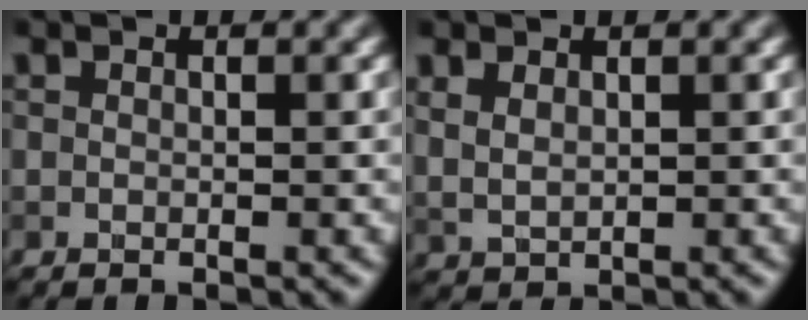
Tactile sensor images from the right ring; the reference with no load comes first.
{"total": 1.8, "force": [0.8, 1.0, 1.2], "torque": [-0.029, -0.002, 0.021]}